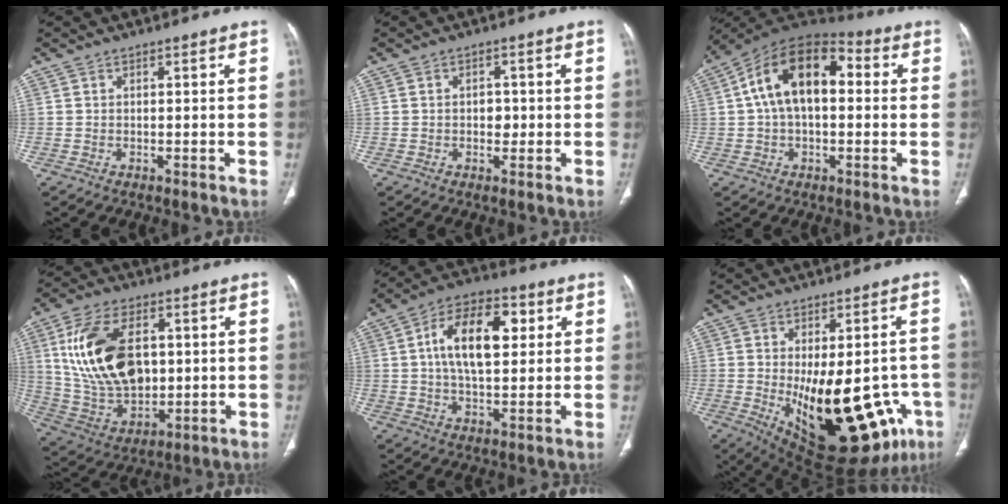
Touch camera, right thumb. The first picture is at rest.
{"total": 2.3, "force": [-0.1, 1.8, 1.5], "torque": [-0.008, 0.005, -0.004]}
{"total": 16.1, "force": [2.2, 9.3, 12.9], "torque": [-0.210, 0.044, 0.028]}
{"total": 19.6, "force": [3.8, 12.0, 15.0], "torque": [-0.264, -0.011, 0.083]}
{"total": 14.4, "force": [3.2, 7.6, 11.9], "torque": [-0.189, 0.011, 0.049]}
{"total": 26.0, "force": [-7.2, 12.3, 21.7], "torque": [-0.247, -0.018, -0.066]}